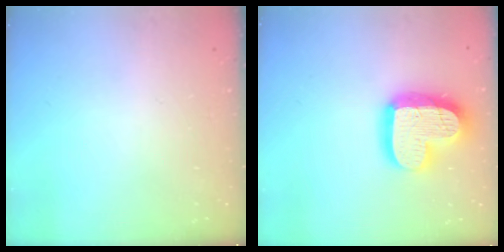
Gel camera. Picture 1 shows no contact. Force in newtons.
{"total": 20.3, "press": 20.2, "slide": 1.7}